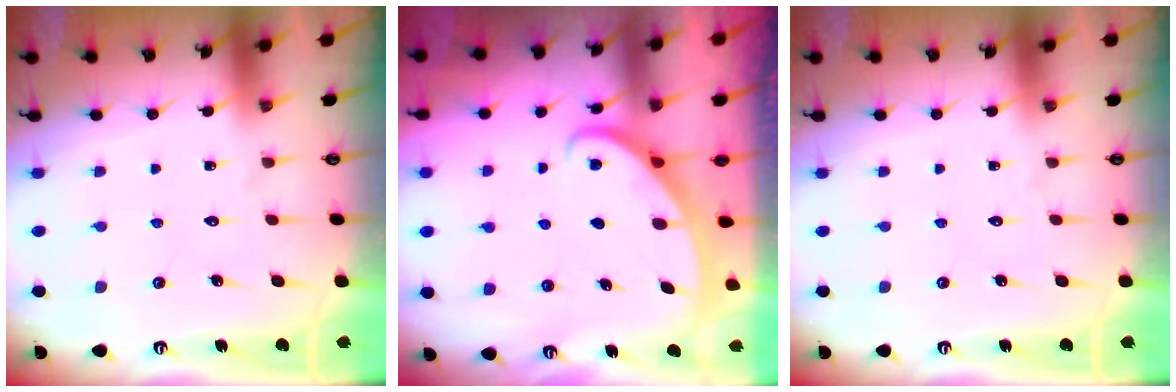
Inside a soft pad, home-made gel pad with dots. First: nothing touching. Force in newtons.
{"total": 3.1, "press": 3.1, "slide": 0.1}
{"total": 0.0}